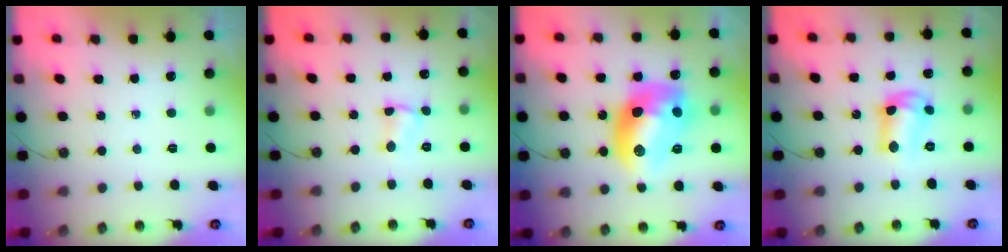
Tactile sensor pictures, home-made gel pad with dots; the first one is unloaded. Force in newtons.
{"total": 2.3, "press": 2.3, "slide": 0.3}
{"total": 17.1, "press": 17.1, "slide": 1.2}
{"total": 10.8, "press": 10.8, "slide": 0.6}